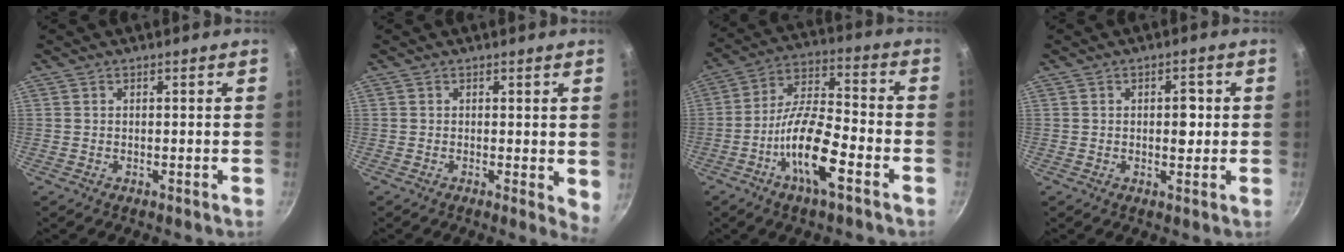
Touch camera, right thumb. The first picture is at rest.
{"total": 2.8, "force": [0.1, 1.0, 2.6], "torque": [-0.029, -0.008, -0.001]}
{"total": 14.0, "force": [-6.2, 4.5, 11.8], "torque": [-0.211, 0.039, -0.123]}
{"total": 3.3, "force": [0.2, 1.9, 2.7], "torque": [-0.024, 0.002, 0.002]}